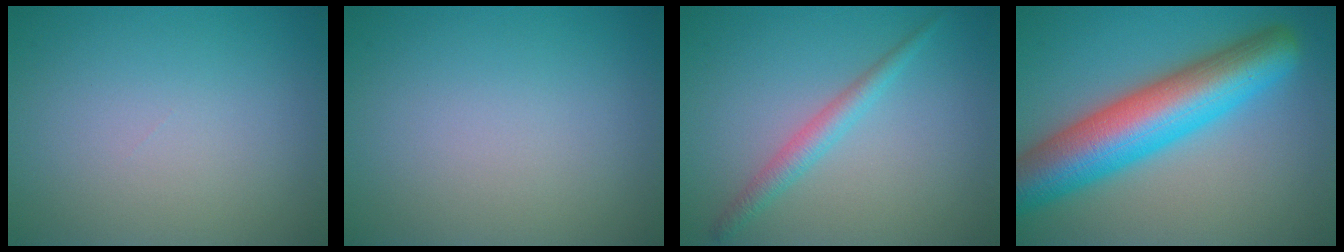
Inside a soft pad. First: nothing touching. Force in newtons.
{"total": 0.0}
{"total": 2.2, "press": 2.2, "slide": 0.1}
{"total": 10.7, "press": 10.7, "slide": 0.2}